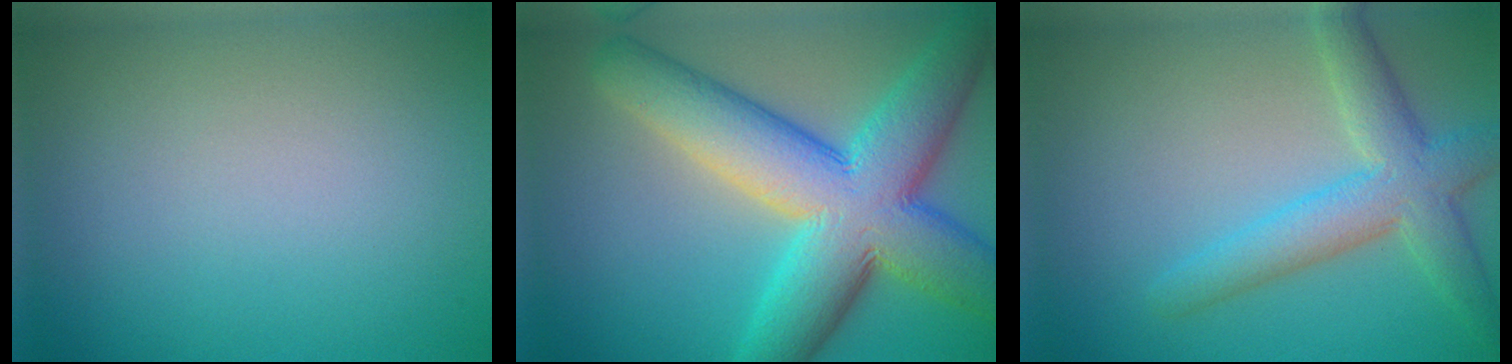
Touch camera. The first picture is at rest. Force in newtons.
{"total": 12.3, "press": 12.3, "slide": 0.5}
{"total": 5.0, "press": 5.0, "slide": 0.2}